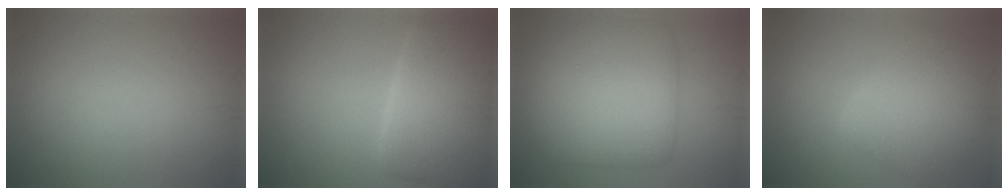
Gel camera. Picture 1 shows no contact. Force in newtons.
{"total": 9.0, "press": 9.0, "slide": 0.2}
{"total": 8.2, "press": 8.2, "slide": 0.2}
{"total": 5.6, "press": 5.6, "slide": 0.3}